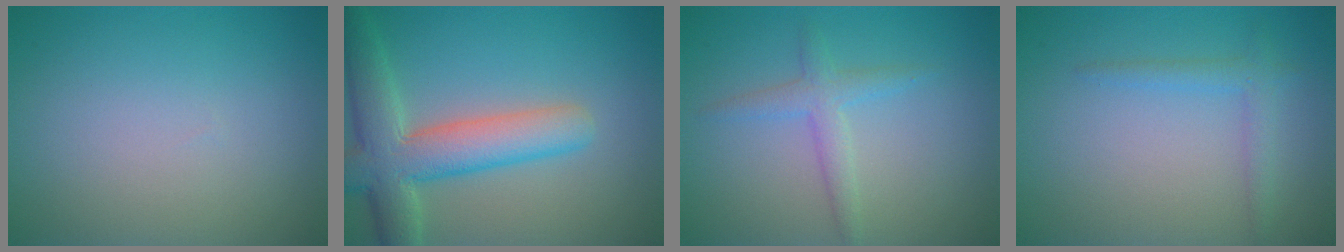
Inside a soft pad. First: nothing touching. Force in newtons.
{"total": 7.1, "press": 7.1, "slide": 0.5}
{"total": 2.2, "press": 2.2, "slide": 0.1}
{"total": 1.7, "press": 1.7, "slide": 0.1}